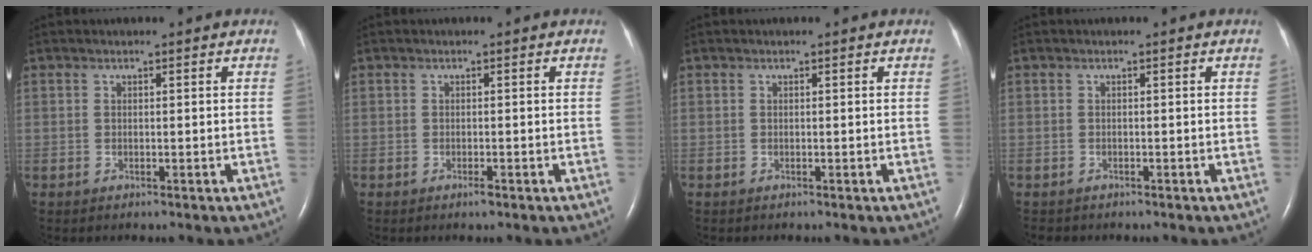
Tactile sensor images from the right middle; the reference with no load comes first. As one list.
[{"total": 0.7, "force": [-0.5, 0.1, 0.5], "torque": [-0.012, -0.001, -0.007]}, {"total": 0.0}, {"total": 1.2, "force": [-1.0, 0.5, 0.1], "torque": [-0.008, -0.001, -0.014]}]